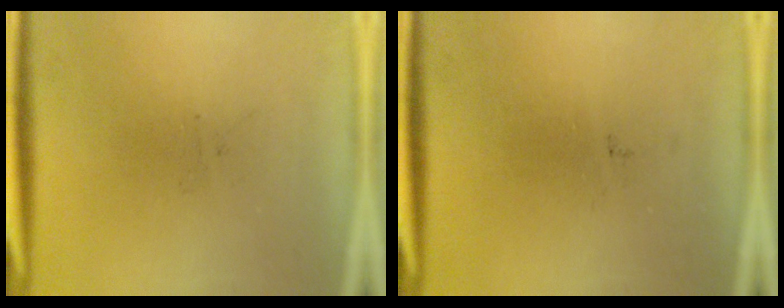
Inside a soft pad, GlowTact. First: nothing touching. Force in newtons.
{"total": 0.0}